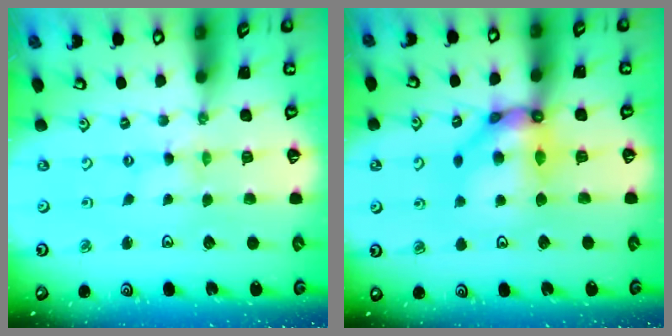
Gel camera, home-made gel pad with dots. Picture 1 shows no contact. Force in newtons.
{"total": 12.3, "press": 12.2, "slide": 1.8}